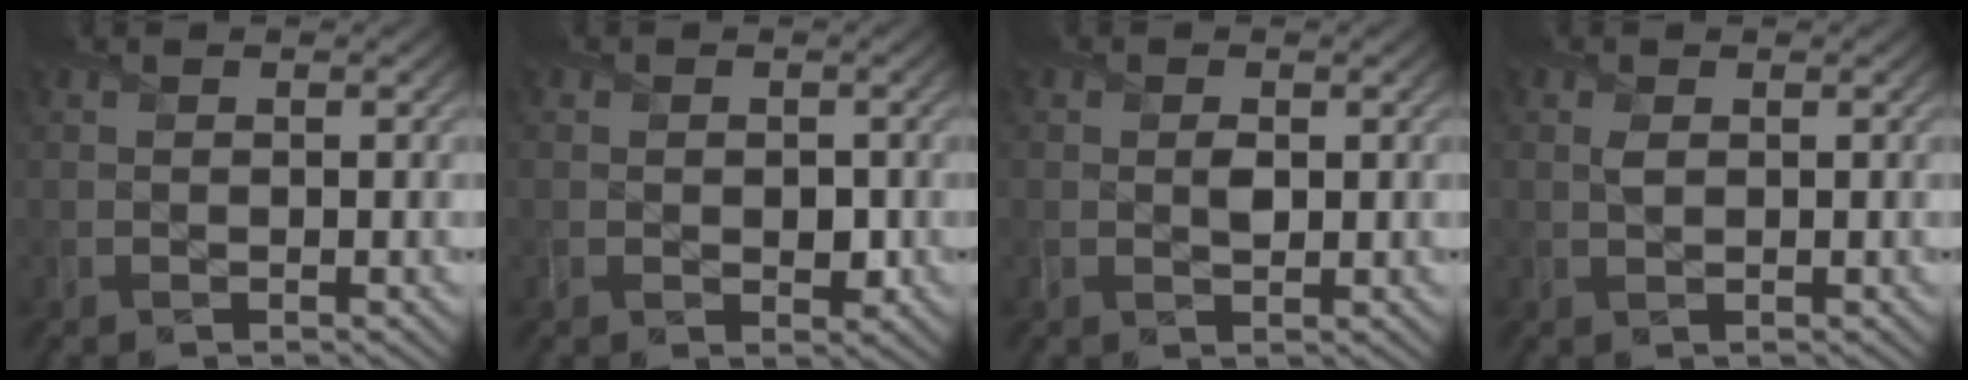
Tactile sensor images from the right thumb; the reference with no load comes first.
{"total": 2.1, "force": [-0.5, 1.6, 1.1], "torque": [-0.019, -0.013, -0.007]}
{"total": 1.2, "force": [0.1, 0.8, 0.9], "torque": [-0.017, -0.005, 0.000]}
{"total": 1.0, "force": [0.4, 0.5, 0.8], "torque": [-0.023, 0.003, 0.006]}